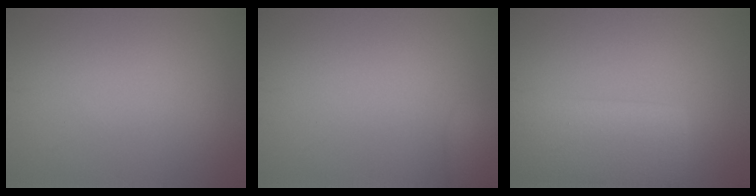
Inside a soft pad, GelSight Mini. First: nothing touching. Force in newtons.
{"total": 2.2, "press": 2.2, "slide": 0.1}
{"total": 8.1, "press": 8.1, "slide": 0.3}